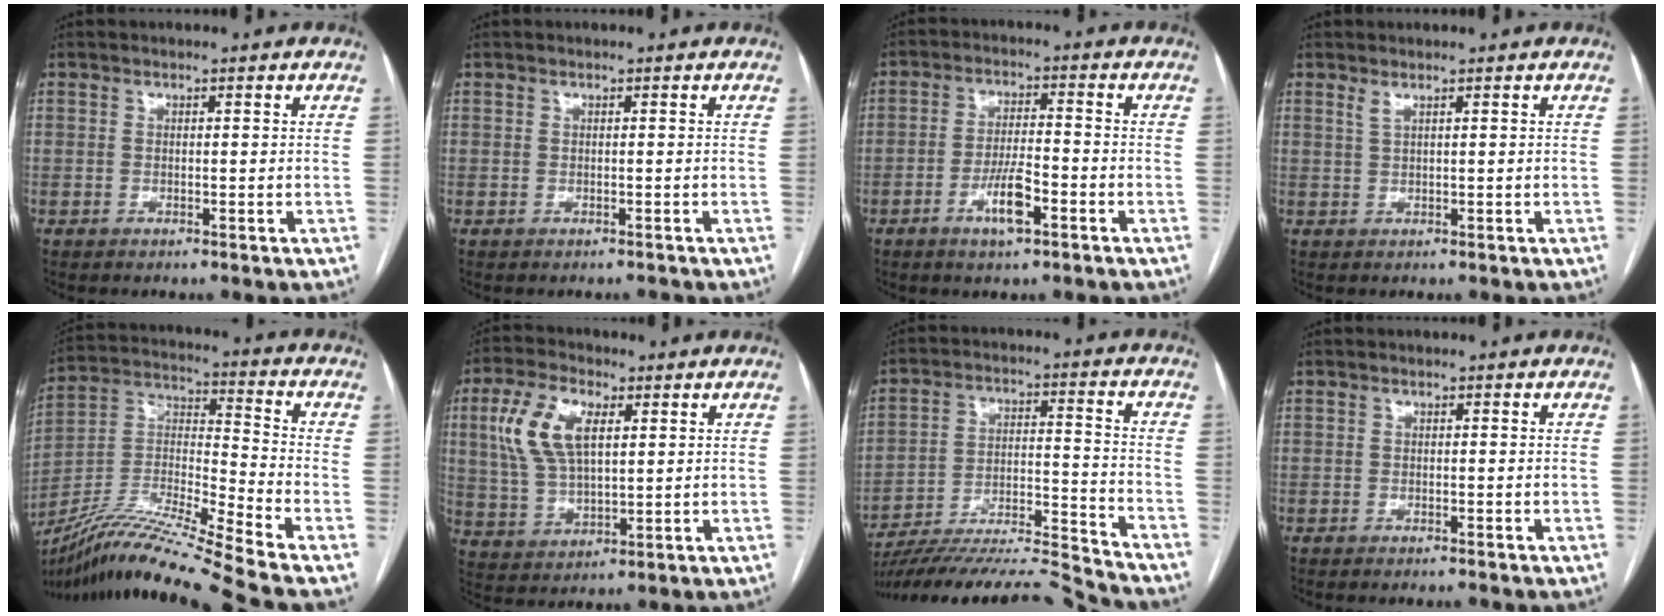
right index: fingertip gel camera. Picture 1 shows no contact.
{"total": 0.0}
{"total": 6.2, "force": [-3.1, 1.3, 5.3], "torque": [-0.102, -0.002, -0.053]}
{"total": 1.2, "force": [0.9, 0.0, 0.8], "torque": [-0.022, 0.000, 0.019]}
{"total": 18.5, "force": [-15.5, -2.7, 9.7], "torque": [-0.203, -0.006, -0.283]}
{"total": 10.7, "force": [3.5, 5.1, 8.8], "torque": [-0.199, 0.017, 0.071]}
{"total": 18.6, "force": [-17.7, -0.6, 5.5], "torque": [-0.107, 0.007, -0.287]}
{"total": 1.0, "force": [-1.0, 0.0, 0.3], "torque": [-0.005, -0.002, -0.013]}